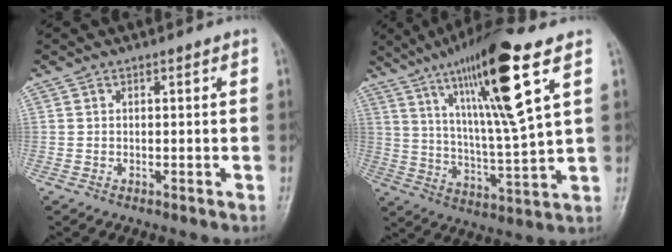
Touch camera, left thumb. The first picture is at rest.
{"total": 18.7, "force": [9.1, 2.0, 16.2], "torque": [-0.278, -0.036, 0.161]}